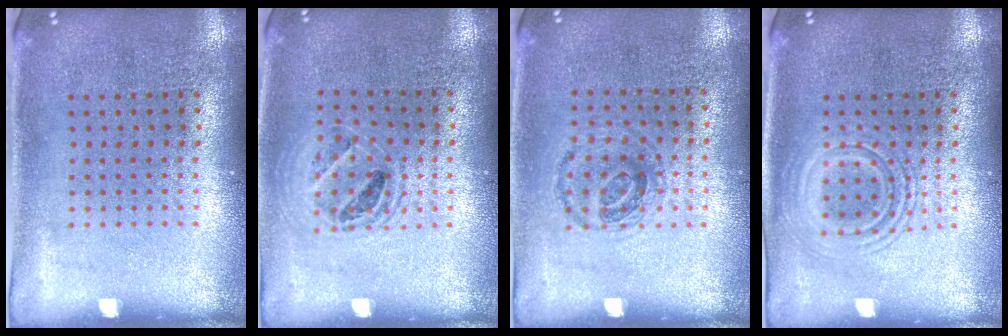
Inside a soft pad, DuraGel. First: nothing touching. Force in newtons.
{"total": 1.4, "press": 1.3, "slide": 0.5}
{"total": 0.9, "press": 0.8, "slide": 0.5}
{"total": 2.6, "press": 2.6, "slide": 0.4}